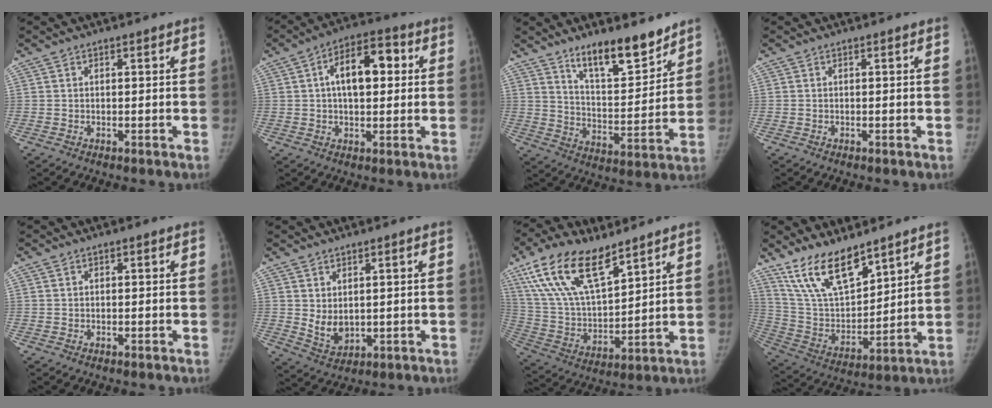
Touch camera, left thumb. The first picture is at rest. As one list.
[{"total": 11.6, "force": [2.1, 6.3, 9.5], "torque": [-0.132, 0.023, 0.025]}, {"total": 11.2, "force": [8.8, 3.0, 6.4], "torque": [-0.081, -0.072, 0.150]}, {"total": 0.0}, {"total": 0.6, "force": [0.2, 0.5, 0.2], "torque": [0.002, 0.001, 0.004]}, {"total": 5.0, "force": [1.0, 3.6, 3.4], "torque": [-0.050, -0.020, 0.037]}, {"total": 19.0, "force": [11.8, 7.9, 12.6], "torque": [-0.224, -0.042, 0.234]}, {"total": 15.6, "force": [11.5, 6.1, 8.6], "torque": [-0.126, -0.063, 0.234]}]